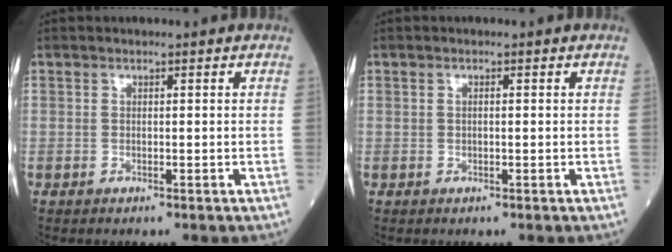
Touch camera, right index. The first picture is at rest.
{"total": 0.9, "force": [0.0, 0.5, 0.8], "torque": [-0.027, 0.005, 0.001]}